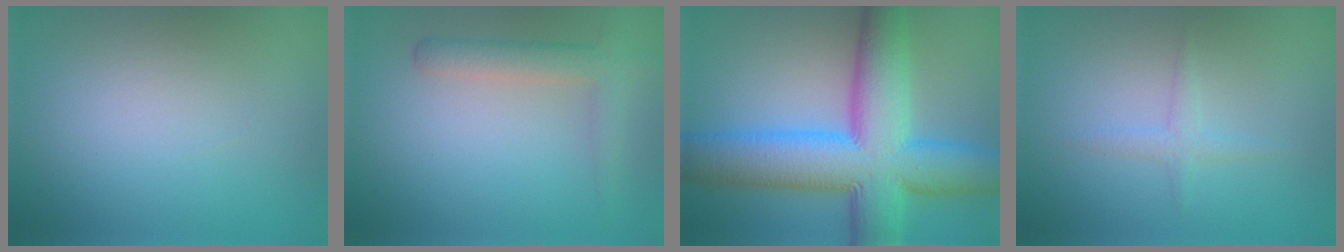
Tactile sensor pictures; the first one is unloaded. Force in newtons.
{"total": 2.9, "press": 2.9, "slide": 0.2}
{"total": 12.8, "press": 12.8, "slide": 0.3}
{"total": 1.2, "press": 1.2, "slide": 0.0}